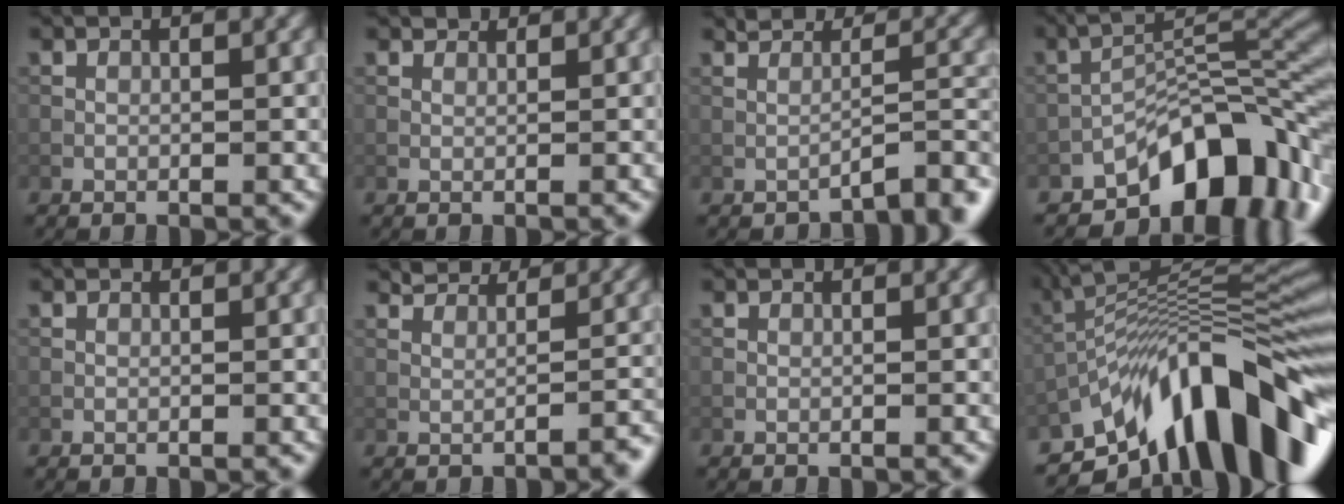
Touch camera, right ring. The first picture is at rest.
{"total": 1.4, "force": [1.3, 0.4, 0.4], "torque": [-0.017, -0.002, 0.012]}
{"total": 2.5, "force": [-1.9, 0.7, 1.4], "torque": [-0.002, 0.014, -0.028]}
{"total": 10.5, "force": [-6.3, 4.7, 6.9], "torque": [-0.079, 0.013, -0.118]}
{"total": 0.7, "force": [0.7, 0.2, 0.2], "torque": [-0.009, -0.004, 0.002]}
{"total": 1.8, "force": [1.1, 0.8, 1.1], "torque": [-0.012, 0.003, 0.027]}
{"total": 0.7, "force": [0.7, 0.1, 0.2], "torque": [-0.009, -0.003, 0.002]}
{"total": 14.0, "force": [-7.5, 5.2, 10.6], "torque": [-0.158, 0.034, -0.133]}